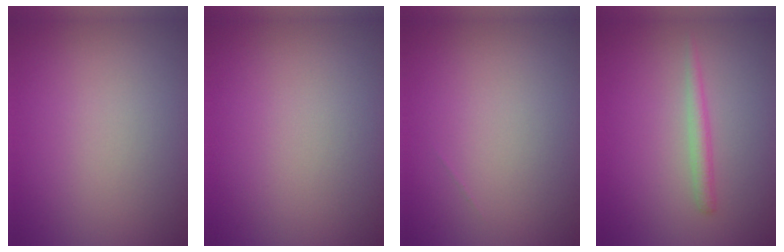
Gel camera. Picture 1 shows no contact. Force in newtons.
{"total": 0.0}
{"total": 0.0}
{"total": 1.5, "press": 1.5, "slide": 0.1}